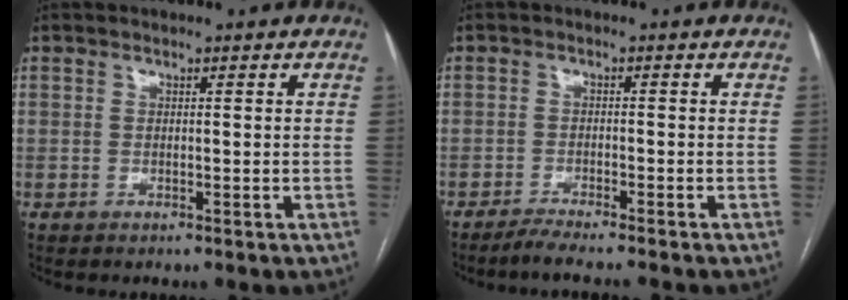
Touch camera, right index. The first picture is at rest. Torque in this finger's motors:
{"motor_torque": [-0.02, -0.02, -0.04, 0.00]}